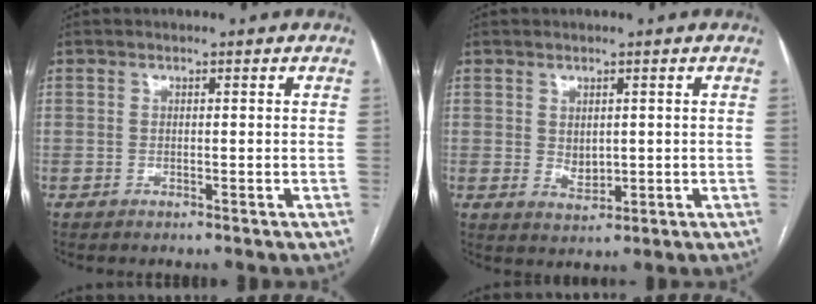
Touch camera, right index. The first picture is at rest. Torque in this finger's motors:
{"motor_torque": [-0.04, -0.07, 0.01, 0.00]}